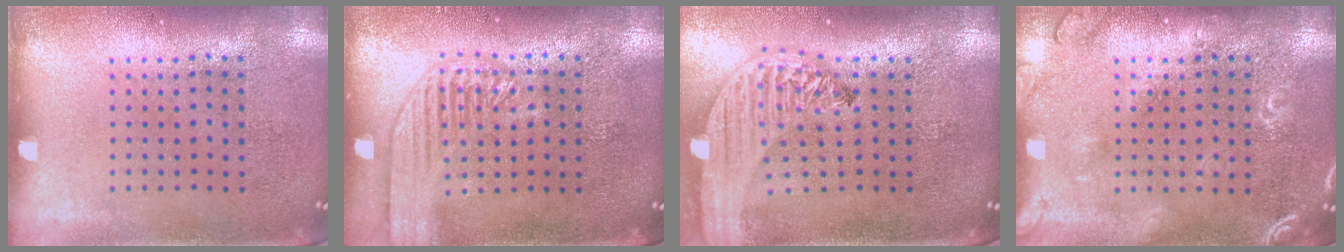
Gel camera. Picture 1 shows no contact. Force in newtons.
{"total": 1.8, "press": 1.8, "slide": 0.3}
{"total": 3.2, "press": 2.5, "slide": 1.9}
{"total": 2.8, "press": 2.7, "slide": 0.4}